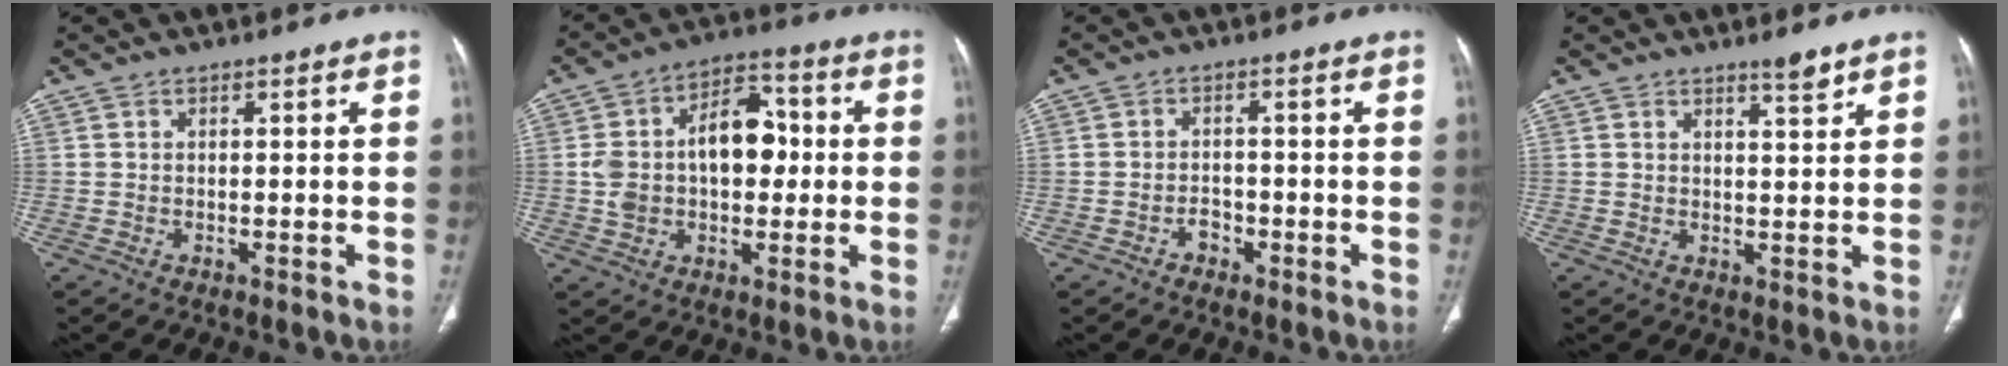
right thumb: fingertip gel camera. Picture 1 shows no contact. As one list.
[{"total": 14.2, "force": [0.6, 9.3, 10.8], "torque": [-0.150, 0.036, 0.010]}, {"total": 2.2, "force": [-1.3, 1.6, 0.8], "torque": [-0.004, 0.013, -0.023]}, {"total": 2.7, "force": [2.2, 0.2, 1.6], "torque": [-0.018, -0.021, 0.034]}]